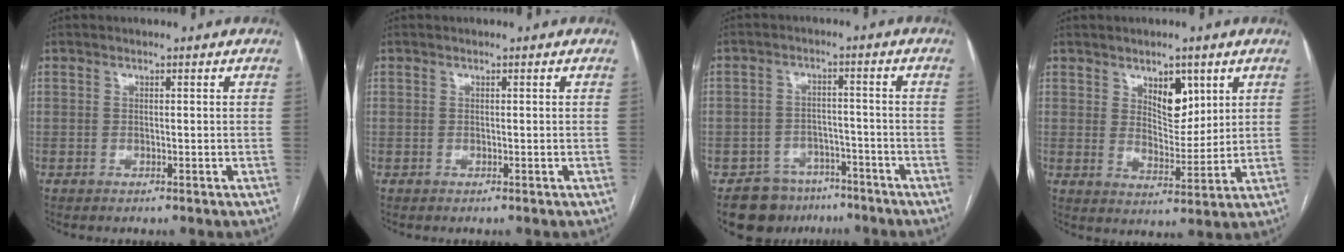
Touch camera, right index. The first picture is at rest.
{"total": 0.0}
{"total": 7.5, "force": [-5.7, 4.7, 0.5], "torque": [0.006, 0.023, -0.087]}
{"total": 6.6, "force": [3.4, 3.2, 4.6], "torque": [-0.073, -0.004, 0.060]}